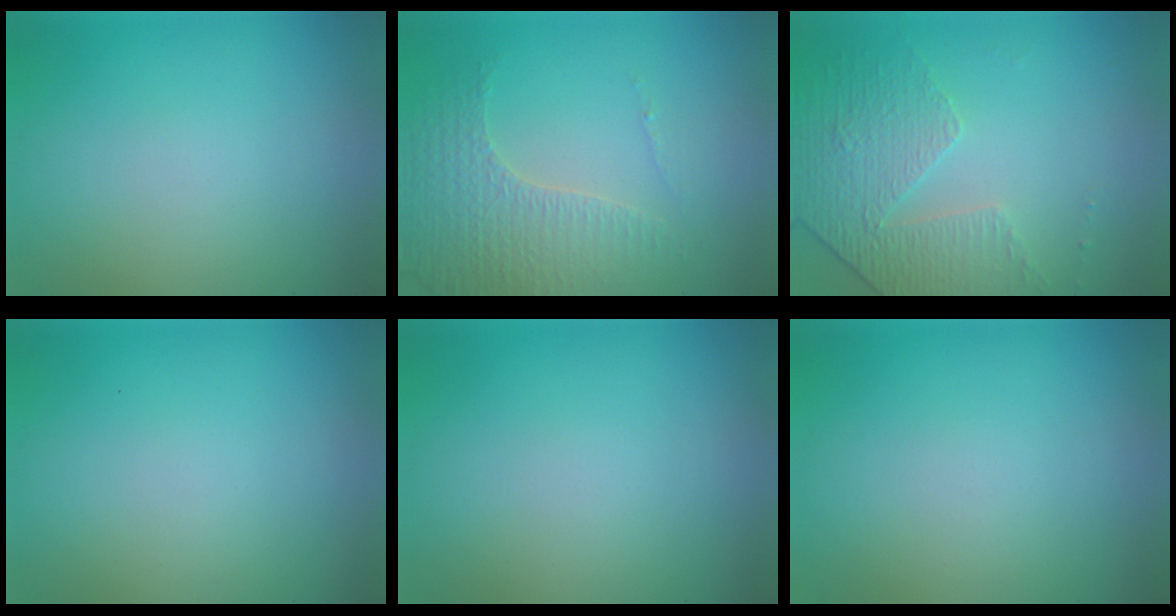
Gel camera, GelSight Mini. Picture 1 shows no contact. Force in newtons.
{"total": 4.3, "press": 3.0, "slide": 3.1}
{"total": 4.7, "press": 3.3, "slide": 3.4}
{"total": 0.0}
{"total": 0.0}
{"total": 0.0}